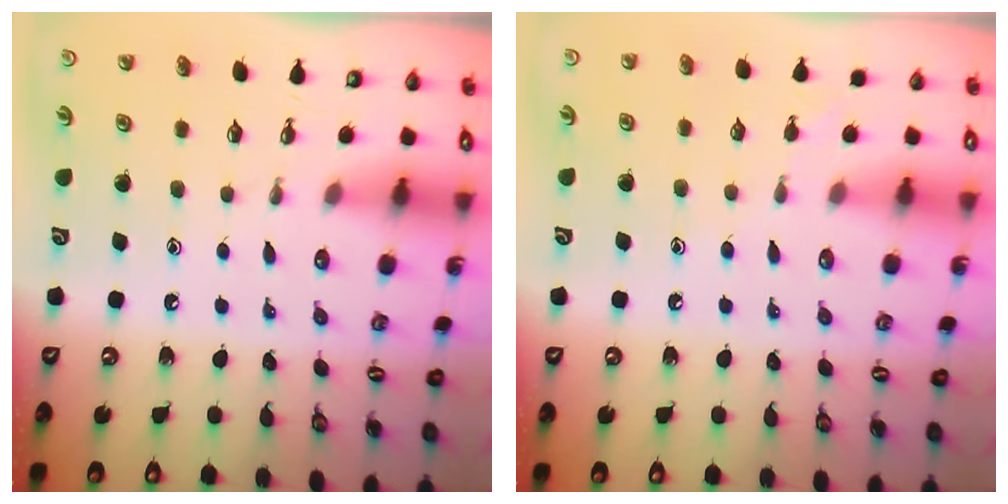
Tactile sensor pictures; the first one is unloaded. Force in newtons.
{"total": 6.1, "press": 6.1, "slide": 0.6}